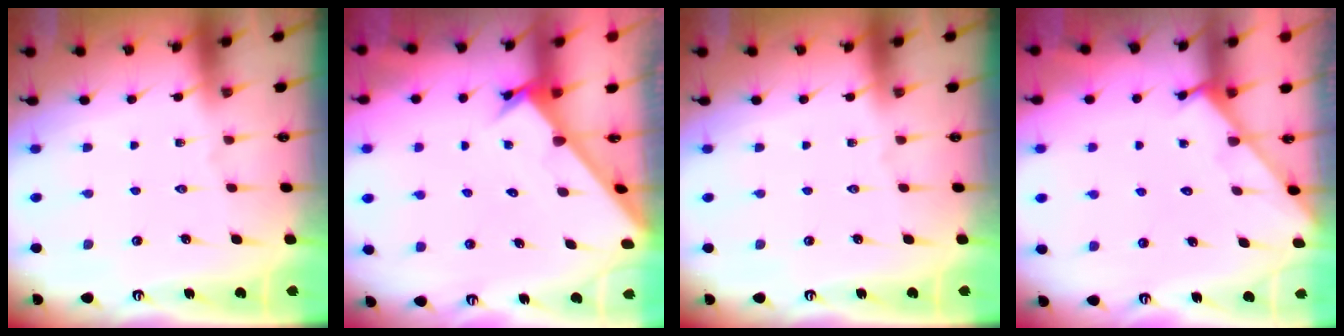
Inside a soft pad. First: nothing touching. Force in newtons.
{"total": 2.8, "press": 2.8, "slide": 0.3}
{"total": 0.0}
{"total": 1.2, "press": 1.2, "slide": 0.1}